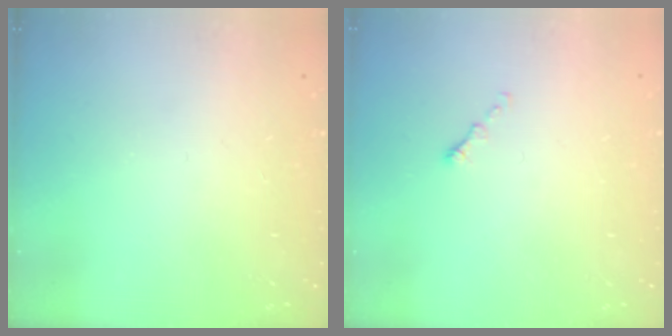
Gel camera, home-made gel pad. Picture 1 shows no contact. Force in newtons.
{"total": 0.0}